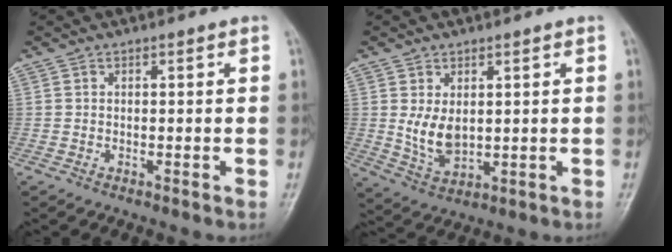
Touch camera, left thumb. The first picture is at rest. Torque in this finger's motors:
{"motor_torque": [0.65, 1.23, 0.69, -0.20, 0.06]}